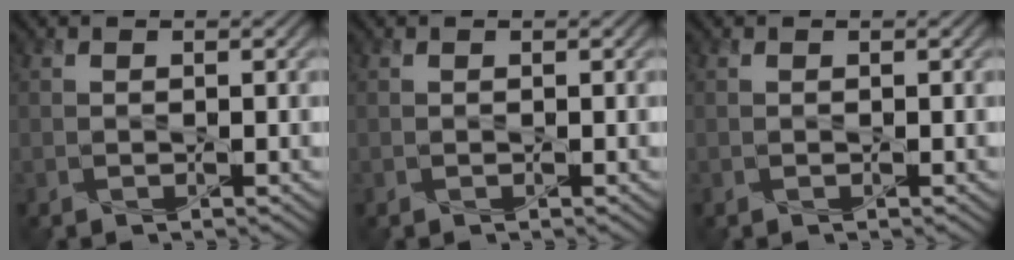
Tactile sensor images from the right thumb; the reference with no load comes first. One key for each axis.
{"total": 0.0}
{"total": 0.0}